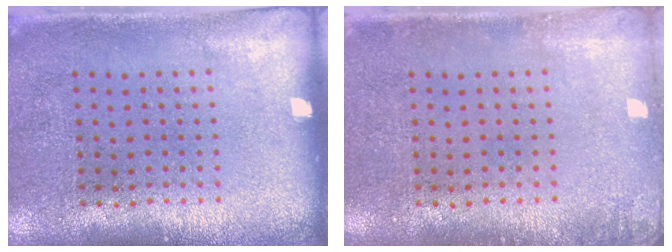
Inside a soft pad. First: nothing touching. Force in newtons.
{"total": 1.1, "press": 1.1, "slide": 0.2}